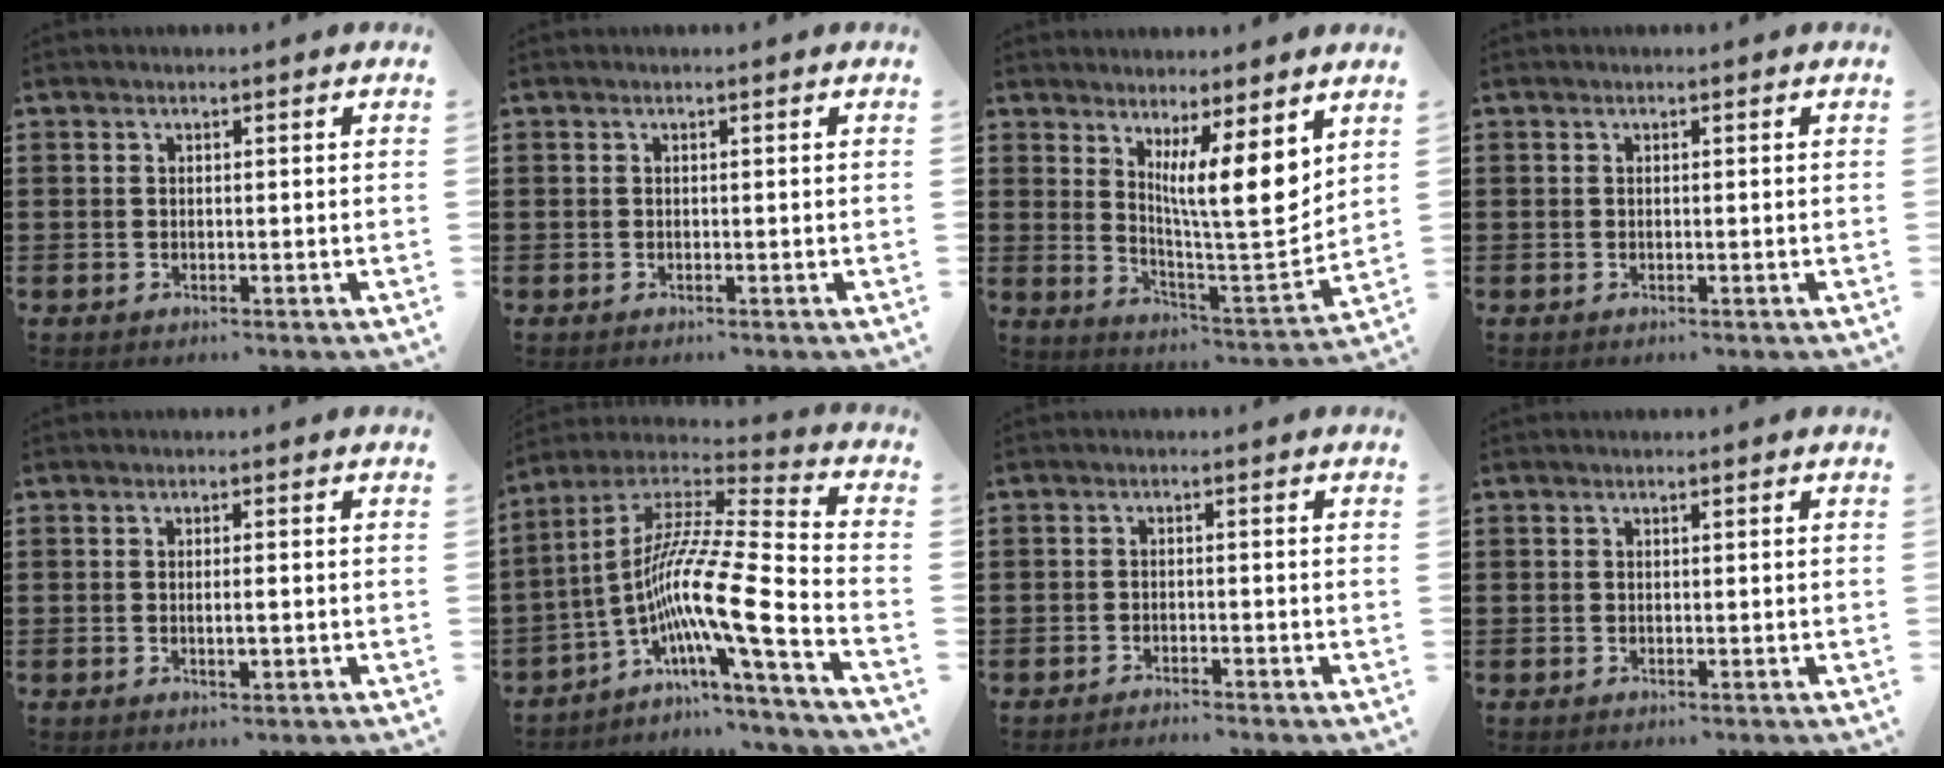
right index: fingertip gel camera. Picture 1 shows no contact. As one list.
[{"total": 0.0}, {"total": 9.9, "force": [5.4, 1.1, 8.2], "torque": [-0.136, -0.039, 0.086]}, {"total": 0.0}, {"total": 1.8, "force": [-0.3, 0.3, 1.8], "torque": [-0.032, -0.001, -0.006]}, {"total": 13.1, "force": [-5.0, 1.7, 12.0], "torque": [-0.235, -0.021, -0.104]}, {"total": 1.4, "force": [-1.4, -0.1, 0.0], "torque": [-0.004, 0.003, -0.028]}, {"total": 0.0}]